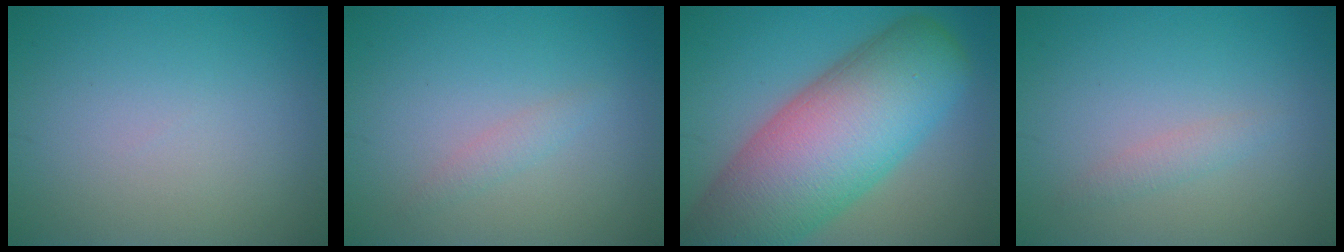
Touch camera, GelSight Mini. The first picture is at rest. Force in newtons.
{"total": 1.1, "press": 1.1, "slide": 0.0}
{"total": 14.3, "press": 14.3, "slide": 0.9}
{"total": 1.2, "press": 1.2, "slide": 0.0}